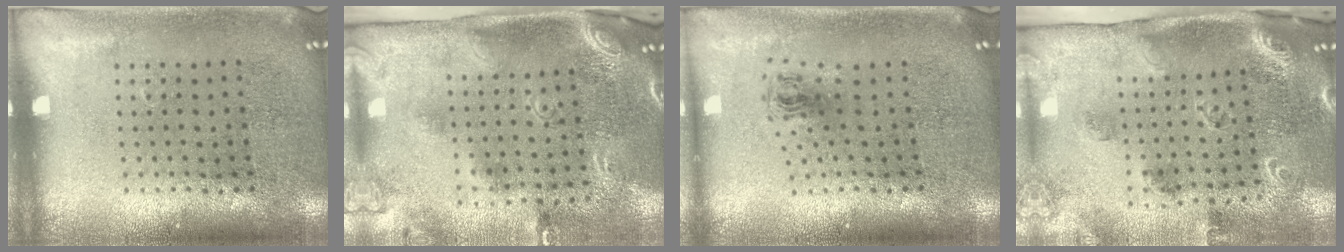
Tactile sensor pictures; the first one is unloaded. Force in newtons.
{"total": 2.7, "press": 1.8, "slide": 2.1}
{"total": 0.7, "press": 0.4, "slide": 0.6}
{"total": 1.9, "press": 1.8, "slide": 0.6}